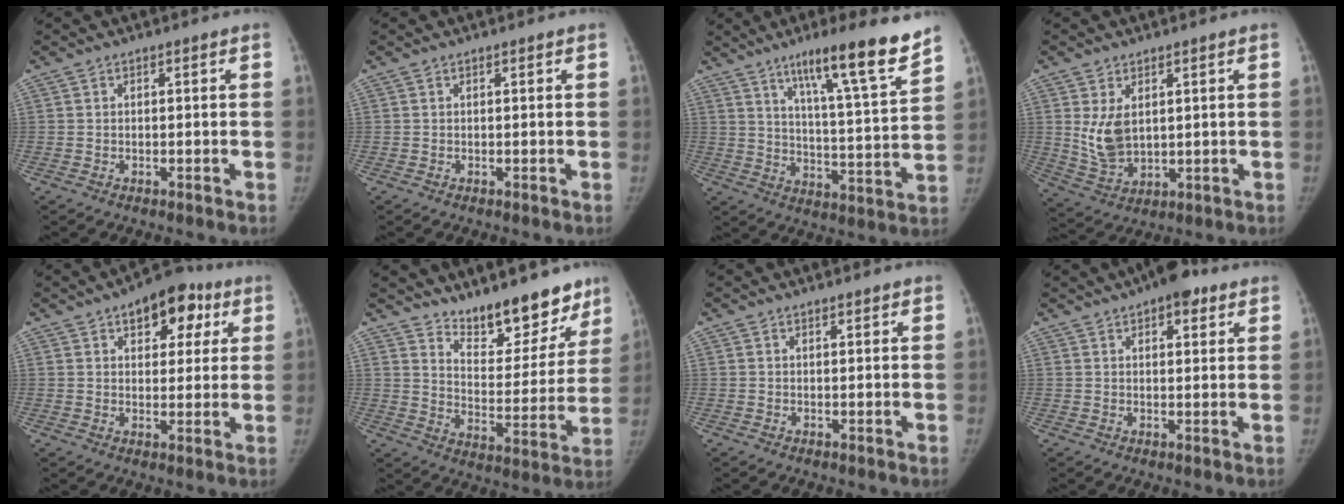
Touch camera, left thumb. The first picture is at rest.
{"total": 0.0}
{"total": 17.2, "force": [11.8, 1.2, 12.4], "torque": [-0.169, -0.067, 0.183]}
{"total": 7.3, "force": [1.9, 4.5, 5.5], "torque": [-0.094, -0.018, 0.054]}
{"total": 12.0, "force": [5.9, 6.8, 7.8], "torque": [-0.059, -0.007, 0.077]}
{"total": 16.5, "force": [13.2, 6.1, 7.8], "torque": [-0.049, -0.101, 0.205]}
{"total": 1.0, "force": [0.9, 0.3, 0.4], "torque": [-0.004, -0.006, 0.014]}
{"total": 7.5, "force": [4.6, 3.2, 4.9], "torque": [-0.047, -0.012, 0.061]}